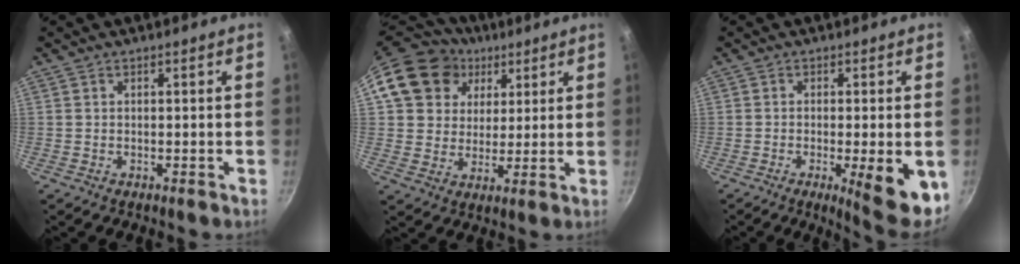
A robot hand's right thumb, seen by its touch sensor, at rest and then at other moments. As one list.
[{"total": 16.5, "force": [6.2, 14.0, 6.1], "torque": [-0.098, 0.016, 0.106]}, {"total": 10.1, "force": [-2.9, 1.9, 9.5], "torque": [-0.120, -0.004, -0.034]}]